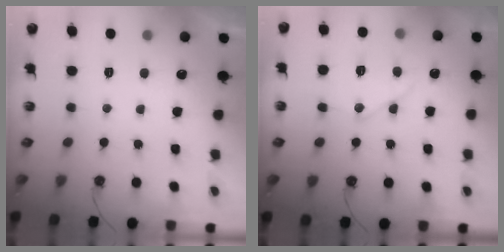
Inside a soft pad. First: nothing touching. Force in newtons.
{"total": 12.8, "press": 12.8, "slide": 1.4}